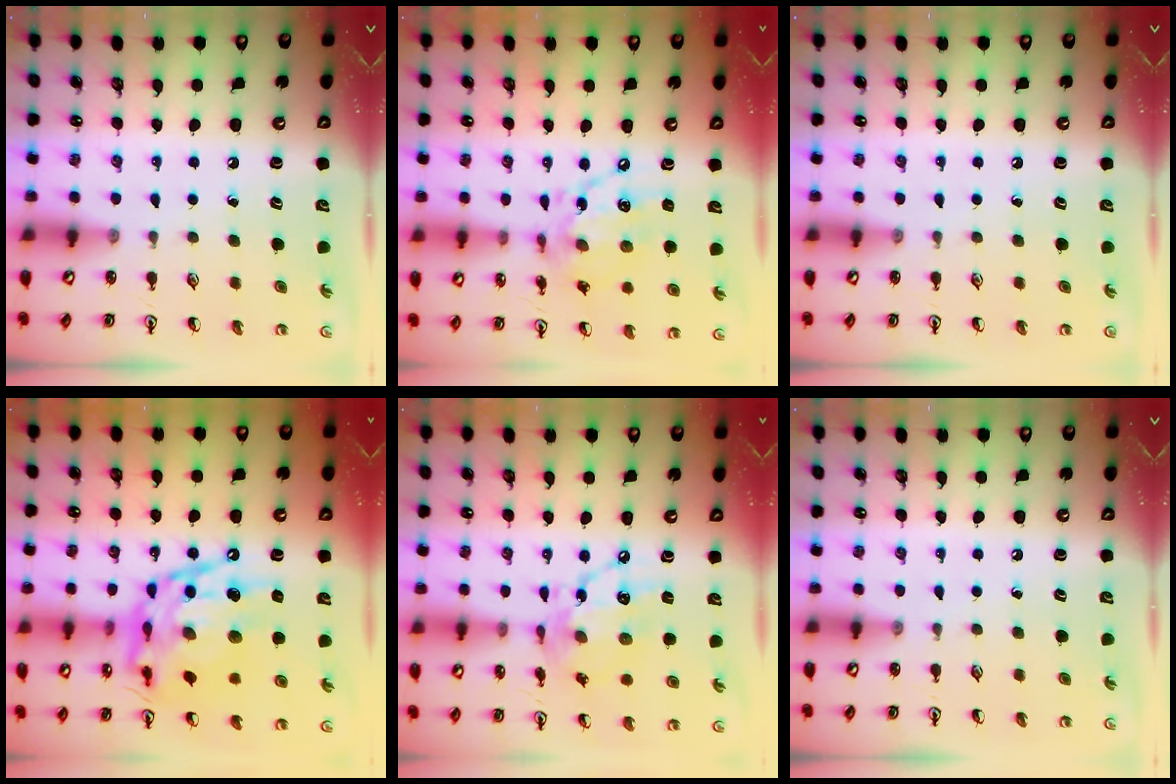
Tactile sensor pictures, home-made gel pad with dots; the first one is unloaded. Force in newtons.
{"total": 12.8, "press": 12.8, "slide": 0.9}
{"total": 0.0}
{"total": 18.7, "press": 18.6, "slide": 1.6}
{"total": 14.4, "press": 14.4, "slide": 1.3}
{"total": 0.0}